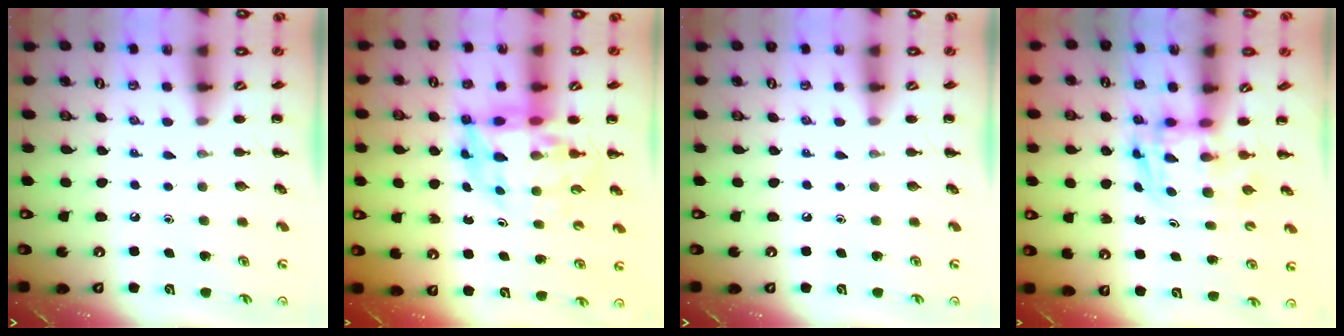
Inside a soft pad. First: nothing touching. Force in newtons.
{"total": 12.2, "press": 11.6, "slide": 3.7}
{"total": 0.0}
{"total": 2.9, "press": 2.9, "slide": 0.5}